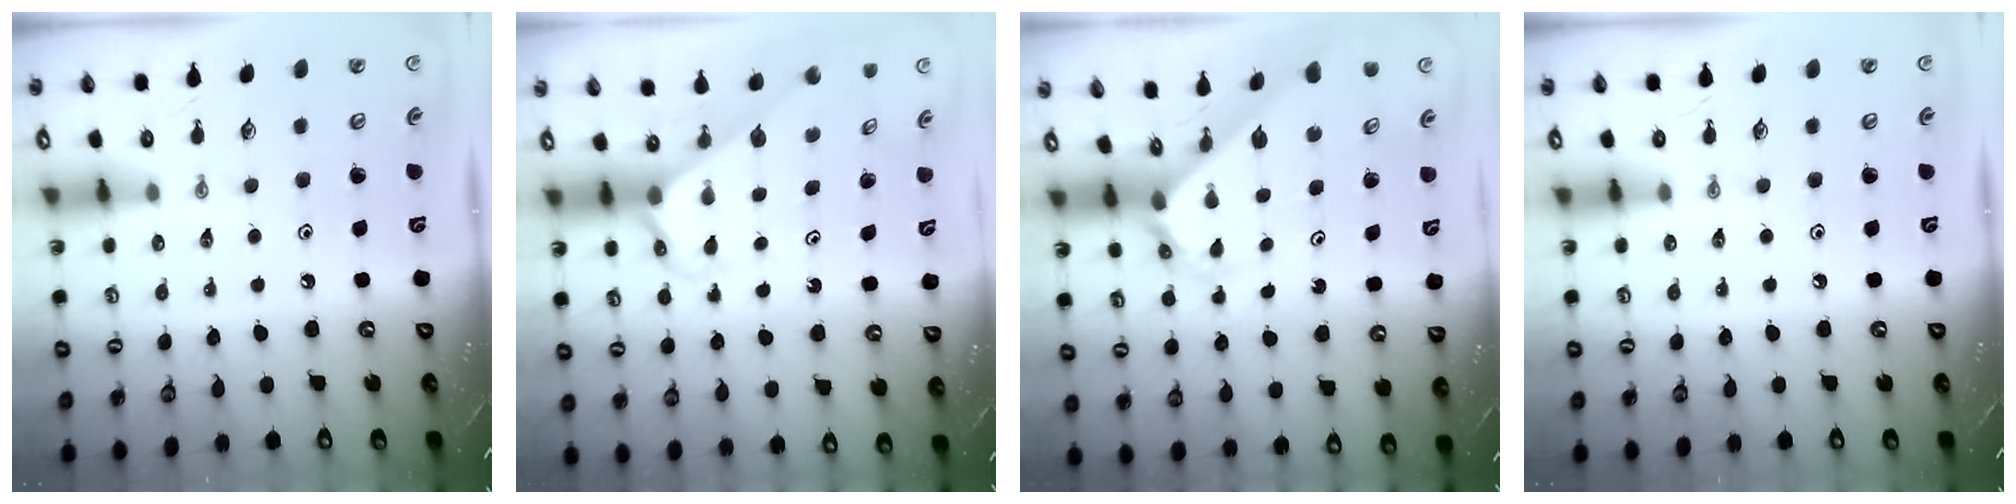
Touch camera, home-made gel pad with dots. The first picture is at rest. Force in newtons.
{"total": 2.6, "press": 2.6, "slide": 0.2}
{"total": 2.4, "press": 2.4, "slide": 0.3}
{"total": 0.0}